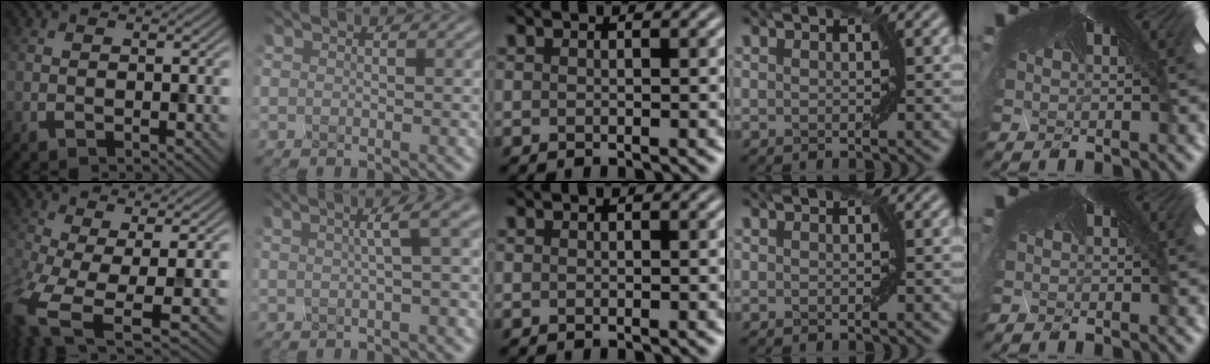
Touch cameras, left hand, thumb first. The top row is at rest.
{"thumb": {"total": 9.4, "force": [-3.7, 3.8, 7.7], "torque": [-0.190, -0.048, -0.049]}, "index": {"total": 3.2, "force": [0.2, 0.4, 3.2], "torque": [-0.034, 0.018, 0.018]}, "little": {"total": 0.7, "force": [-0.4, -0.4, -0.4], "torque": [0.013, -0.002, -0.005]}}